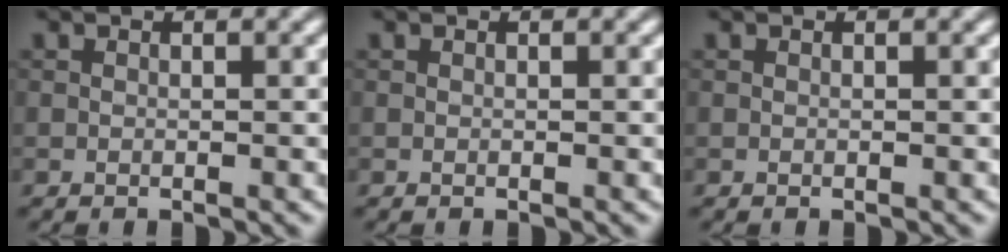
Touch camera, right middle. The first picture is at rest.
{"total": 0.0}
{"total": 0.0}